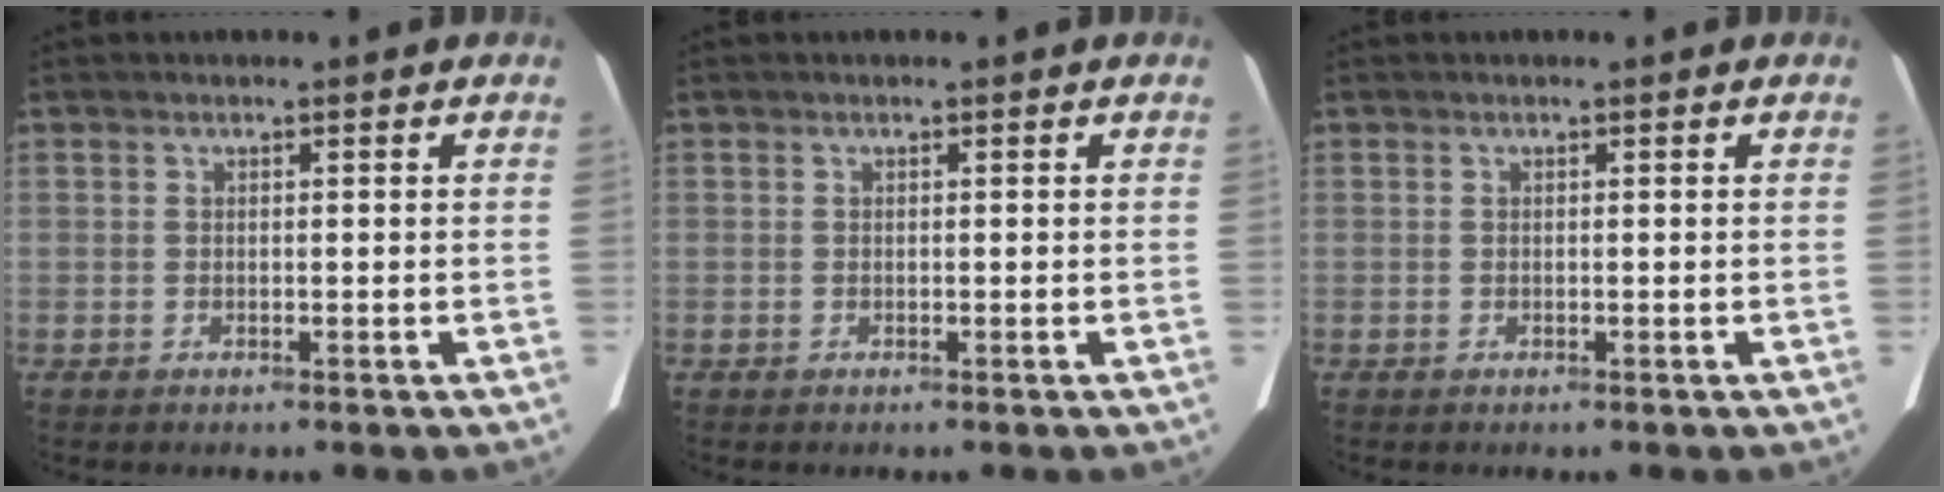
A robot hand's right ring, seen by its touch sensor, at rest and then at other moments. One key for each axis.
{"total": 0.0}
{"total": 0.0}